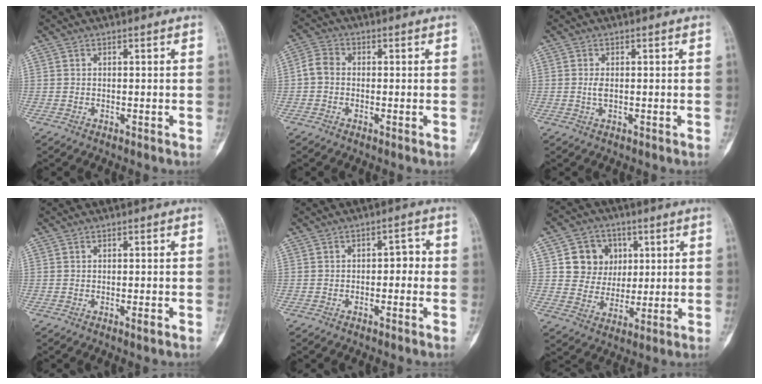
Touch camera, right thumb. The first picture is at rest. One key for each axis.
{"total": 3.7, "fx": -0.4, "fy": 3.0, "fz": 2.2, "tx": -0.040, "ty": 0.011, "tz": -0.016}
{"total": 2.9, "fx": -0.3, "fy": 1.2, "fz": 2.6, "tx": -0.062, "ty": -0.001, "tz": -0.007}
{"total": 0.8, "fx": -0.4, "fy": 0.1, "fz": 0.7, "tx": -0.012, "ty": -0.002, "tz": -0.005}
{"total": 2.8, "fx": -0.6, "fy": 1.8, "fz": 2.1, "tx": -0.011, "ty": 0.021, "tz": -0.016}
{"total": 10.1, "fx": 2.9, "fy": 9.2, "fz": 3.0, "tx": -0.006, "ty": -0.004, "tz": 0.053}